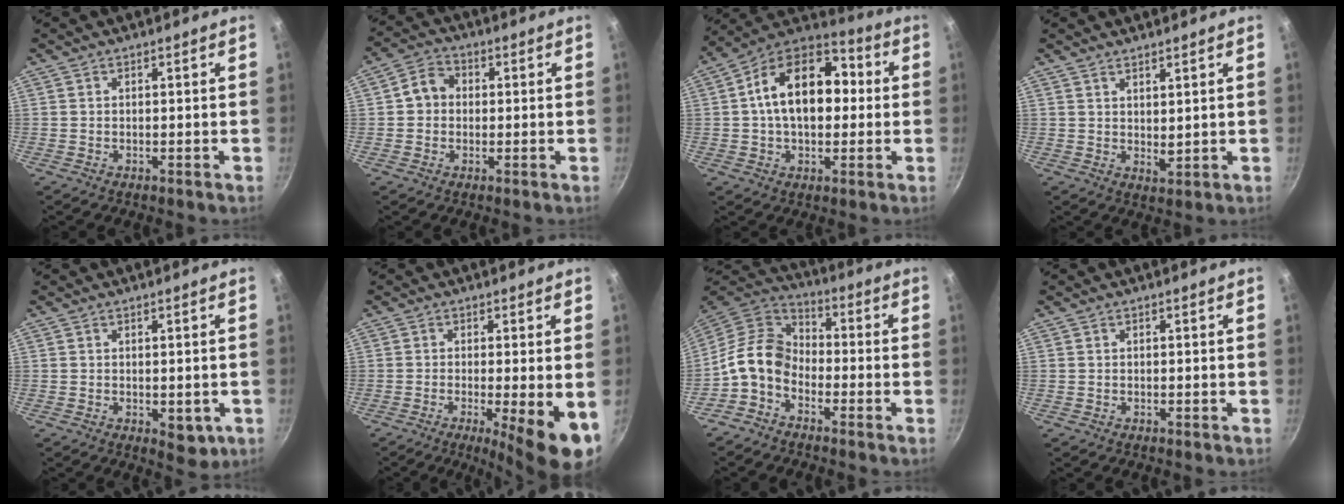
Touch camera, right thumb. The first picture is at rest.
{"total": 5.4, "force": [0.4, 4.7, 2.8], "torque": [-0.024, 0.013, -0.007]}
{"total": 18.6, "force": [1.6, 12.1, 14.0], "torque": [-0.192, 0.036, 0.005]}
{"total": 2.9, "force": [2.0, 0.8, 1.9], "torque": [-0.027, -0.022, 0.031]}
{"total": 4.3, "force": [-0.9, 2.4, 3.5], "torque": [-0.035, -0.006, -0.005]}
{"total": 9.6, "force": [-2.5, 1.5, 9.1], "torque": [-0.128, -0.009, -0.032]}
{"total": 10.5, "force": [-3.8, 7.5, 6.3], "torque": [-0.105, 0.053, -0.100]}
{"total": 0.0}